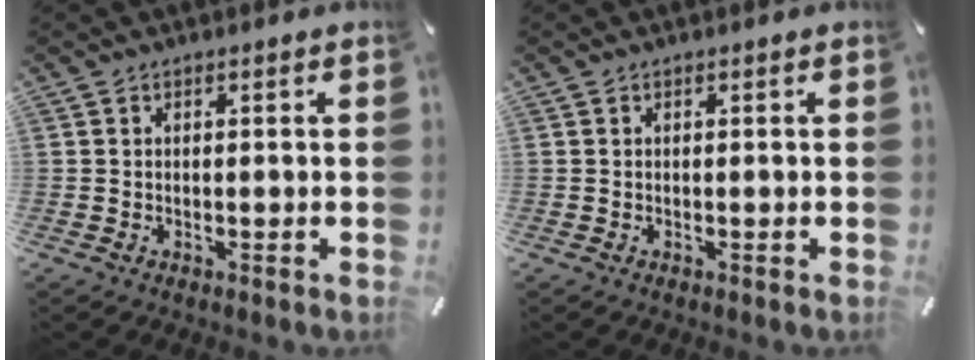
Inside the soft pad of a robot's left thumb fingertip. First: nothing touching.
{"total": 0.0}